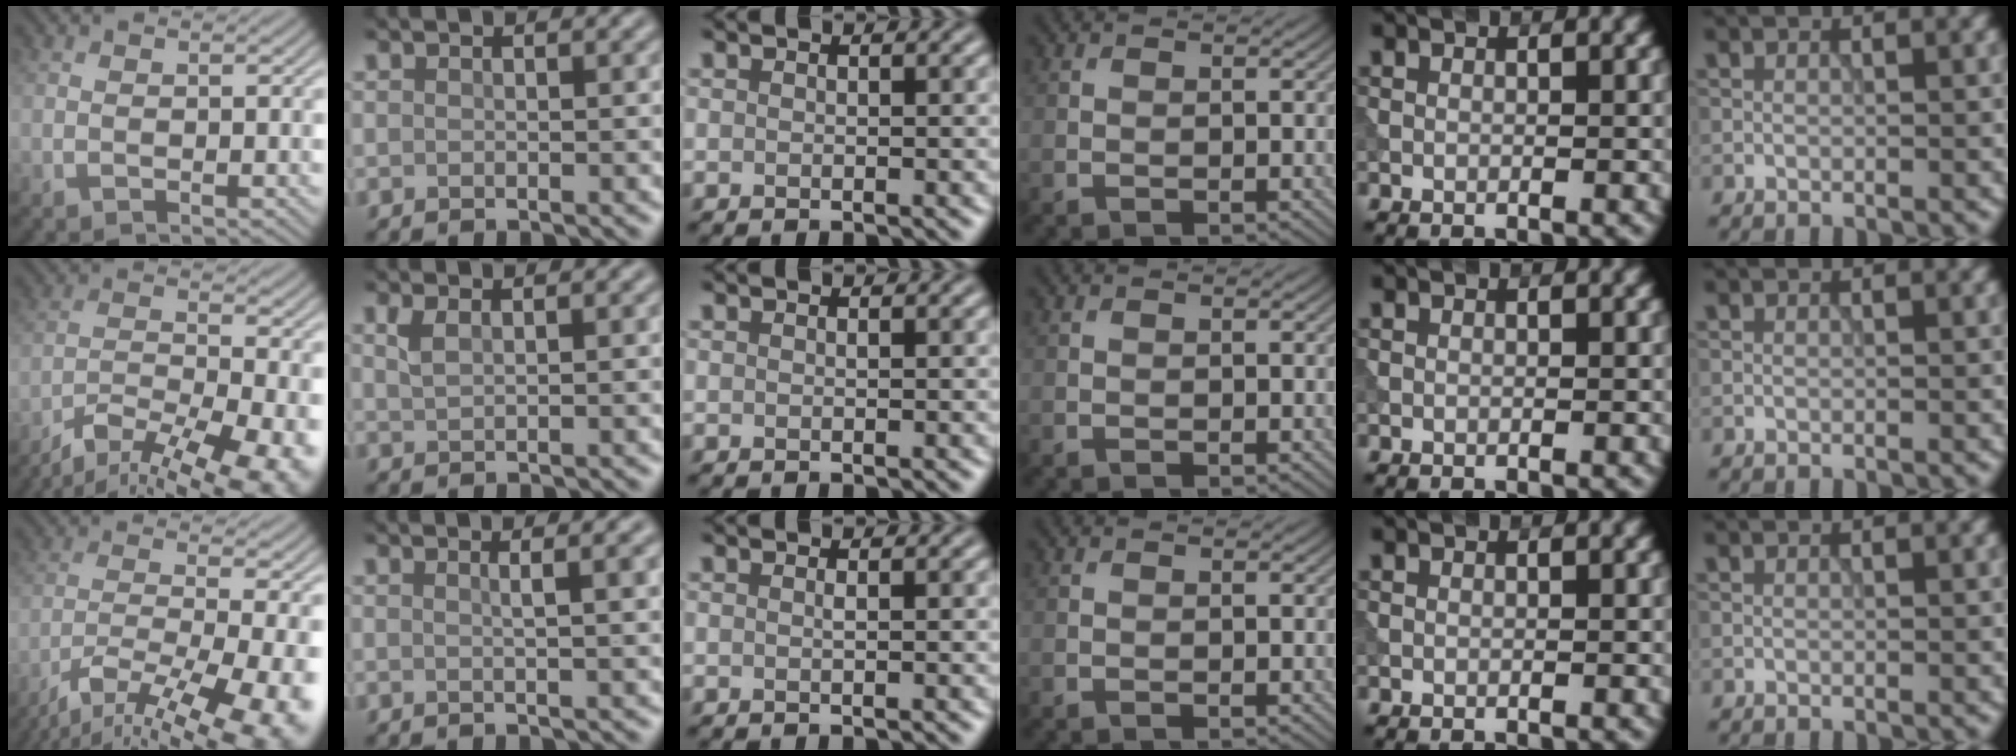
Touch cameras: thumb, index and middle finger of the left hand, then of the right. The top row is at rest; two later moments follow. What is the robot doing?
{"motion": "extract", "object": "tissue"}